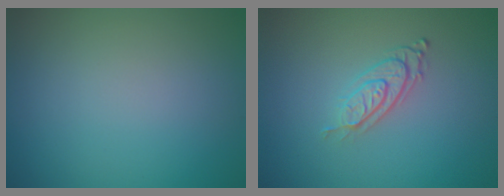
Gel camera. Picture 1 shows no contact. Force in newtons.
{"total": 2.9, "press": 1.9, "slide": 2.1}